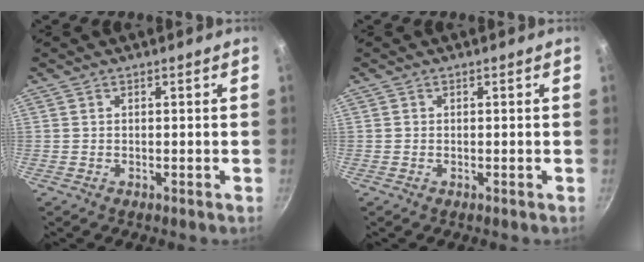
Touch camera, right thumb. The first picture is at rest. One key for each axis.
{"total": 0.0}